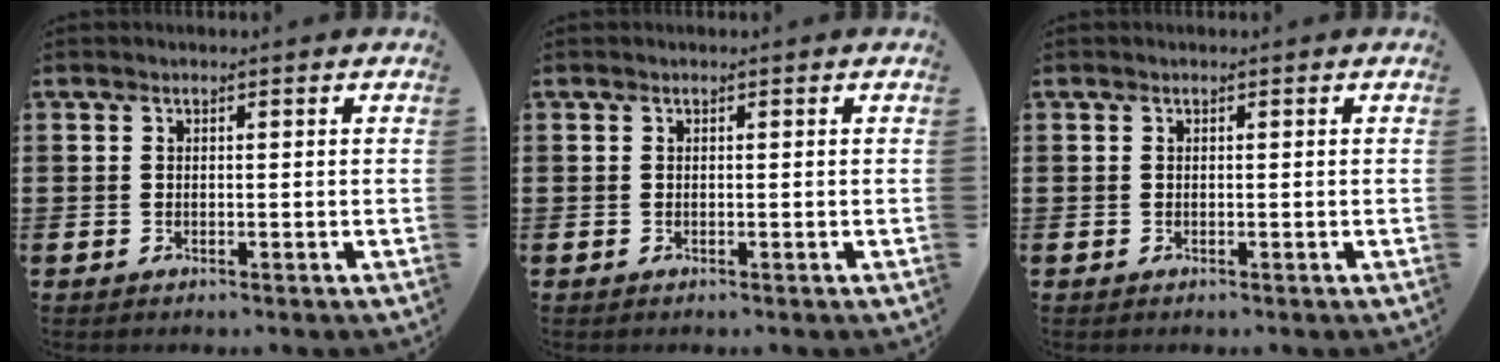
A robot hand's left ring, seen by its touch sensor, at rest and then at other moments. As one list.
[{"total": 0.0}, {"total": 0.0}]